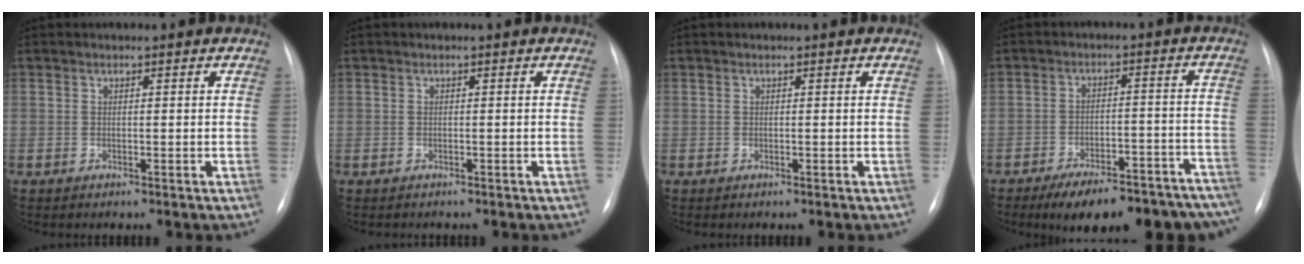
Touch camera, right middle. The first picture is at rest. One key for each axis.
{"total": 0.7, "fx": -0.4, "fy": 0.5, "fz": -0.1, "tx": -0.006, "ty": 0.003, "tz": -0.008}
{"total": 0.0}
{"total": 20.0, "fx": -16.7, "fy": 5.9, "fz": 9.1, "tx": -0.073, "ty": 0.027, "tz": -0.216}